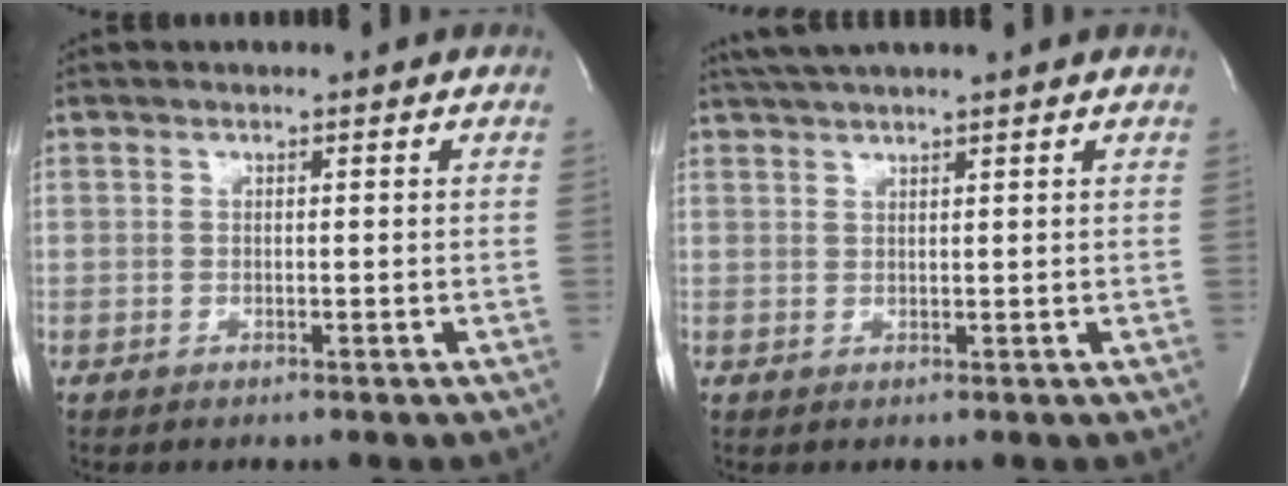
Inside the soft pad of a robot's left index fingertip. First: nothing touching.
{"total": 7.2, "force": [6.2, -0.7, 3.5], "torque": [-0.060, 0.035, 0.094]}